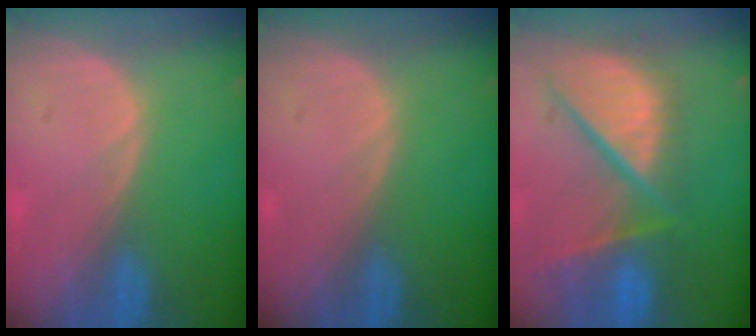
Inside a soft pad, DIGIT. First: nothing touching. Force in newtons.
{"total": 0.0}
{"total": 12.4, "press": 10.1, "slide": 7.1}